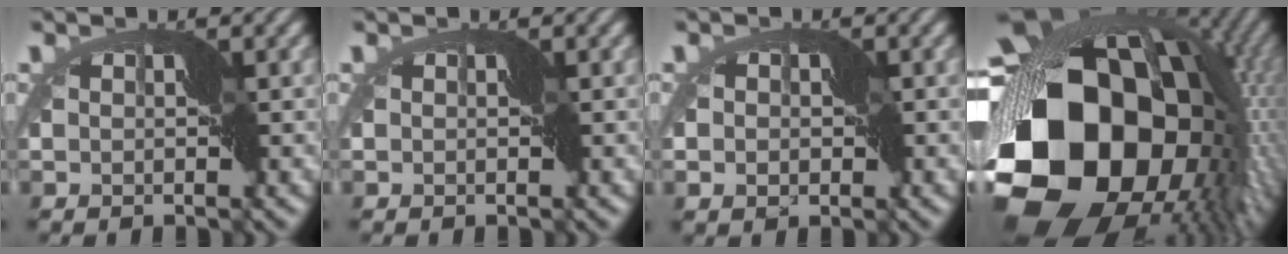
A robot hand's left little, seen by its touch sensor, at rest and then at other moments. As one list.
[{"total": 0.0}, {"total": 3.4, "force": [-1.1, 2.7, 1.7], "torque": [-0.019, 0.001, -0.025]}, {"total": 21.6, "force": [-3.7, 16.7, 13.1], "torque": [-0.250, -0.056, -0.084]}]